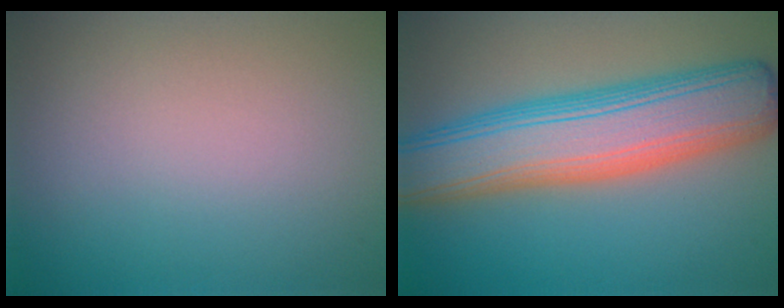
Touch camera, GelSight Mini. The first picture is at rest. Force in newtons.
{"total": 10.6, "press": 10.6, "slide": 0.3}